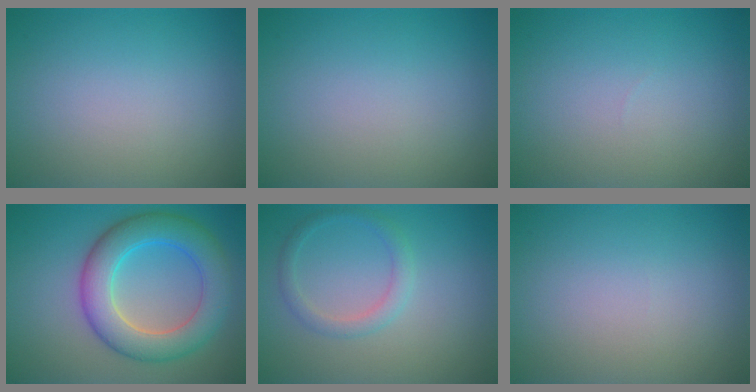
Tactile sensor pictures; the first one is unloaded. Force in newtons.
{"total": 0.0}
{"total": 0.0}
{"total": 7.1, "press": 7.1, "slide": 0.1}
{"total": 1.9, "press": 1.9, "slide": 0.1}
{"total": 0.0}